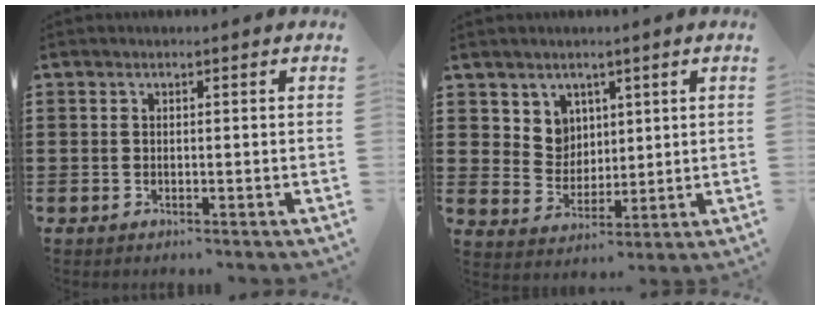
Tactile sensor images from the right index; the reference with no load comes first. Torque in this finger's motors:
{"motor_torque": [-0.16, 0.25, 0.03, 0.01]}